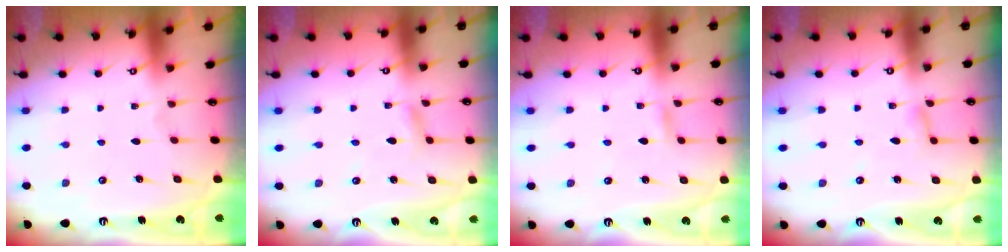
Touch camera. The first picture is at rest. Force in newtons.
{"total": 2.8, "press": 2.8, "slide": 0.3}
{"total": 1.9, "press": 1.9, "slide": 0.1}
{"total": 3.5, "press": 3.5, "slide": 0.3}